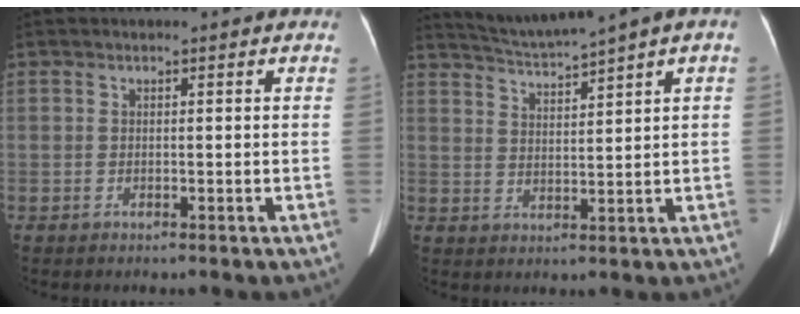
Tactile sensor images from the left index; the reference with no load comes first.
{"total": 5.8, "force": [4.9, -1.3, 2.9], "torque": [-0.053, 0.004, 0.091]}